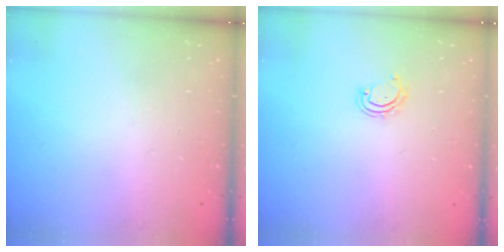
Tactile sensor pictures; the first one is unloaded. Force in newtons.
{"total": 4.1, "press": 4.1, "slide": 0.3}